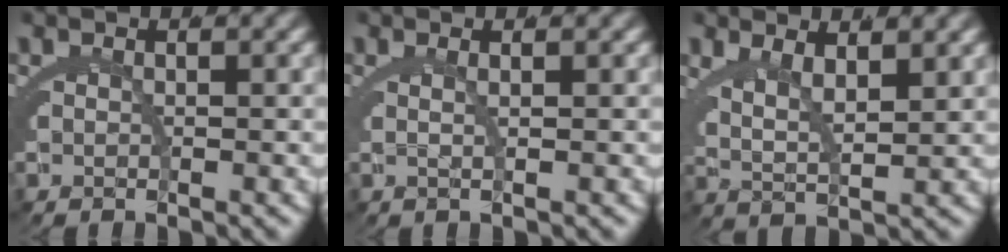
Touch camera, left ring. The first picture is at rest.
{"total": 1.4, "force": [0.6, -0.2, 1.3], "torque": [-0.022, 0.002, 0.009]}
{"total": 4.8, "force": [1.5, 2.7, 3.7], "torque": [-0.071, -0.008, 0.026]}